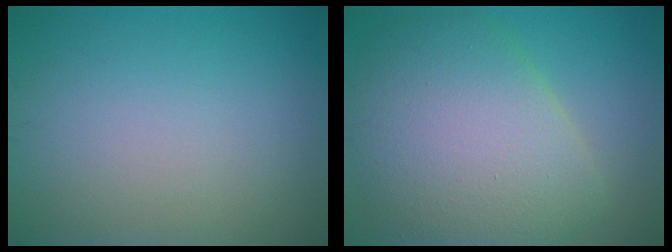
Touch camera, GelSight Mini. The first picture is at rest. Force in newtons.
{"total": 9.4, "press": 9.4, "slide": 0.7}